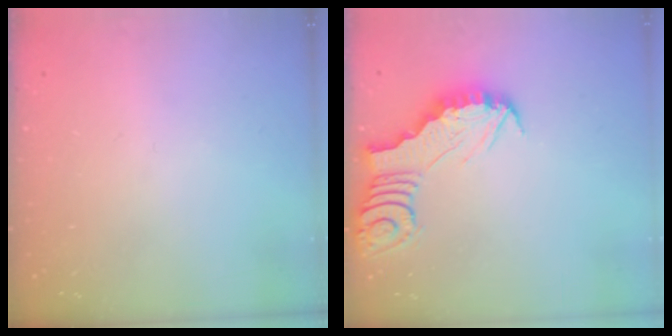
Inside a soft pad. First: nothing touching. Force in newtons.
{"total": 2.9, "press": 2.9, "slide": 0.2}